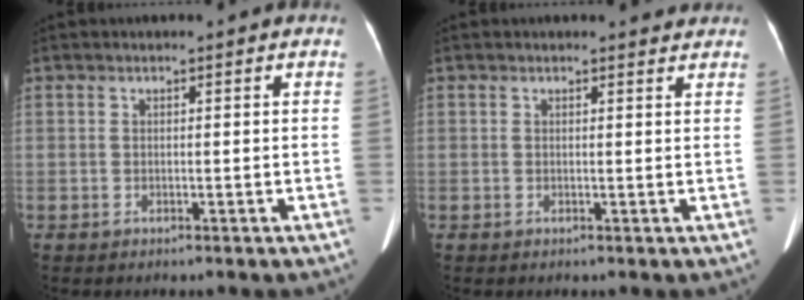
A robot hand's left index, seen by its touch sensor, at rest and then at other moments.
{"total": 1.7, "force": [1.6, 0.6, 0.1], "torque": [-0.004, -0.001, 0.010]}